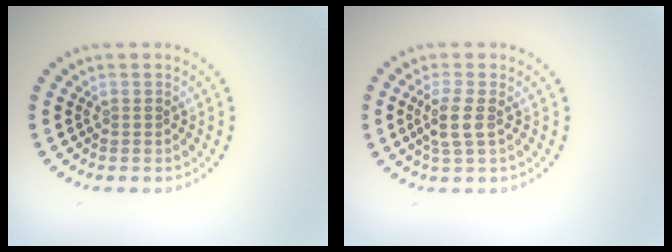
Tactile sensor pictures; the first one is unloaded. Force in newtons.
{"total": 2.3, "press": 2.0, "slide": 1.2}